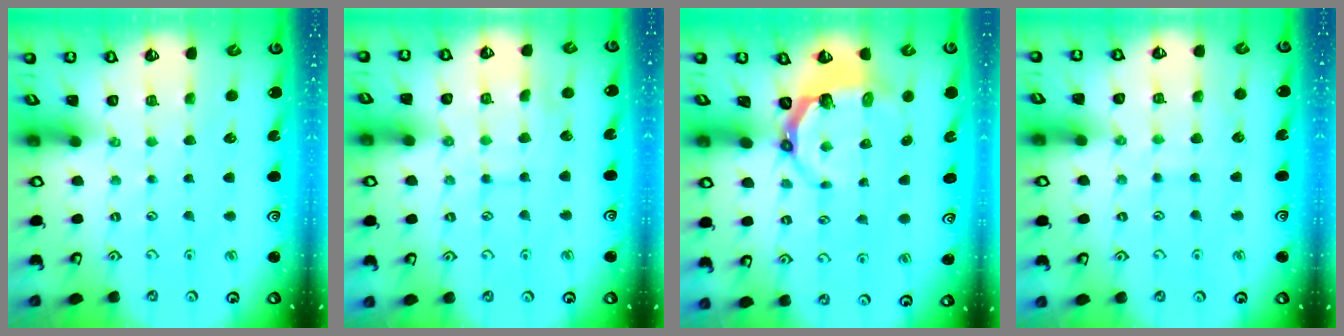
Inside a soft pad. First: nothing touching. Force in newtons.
{"total": 9.4, "press": 9.4, "slide": 0.7}
{"total": 5.2, "press": 3.8, "slide": 3.5}
{"total": 7.1, "press": 7.1, "slide": 0.5}